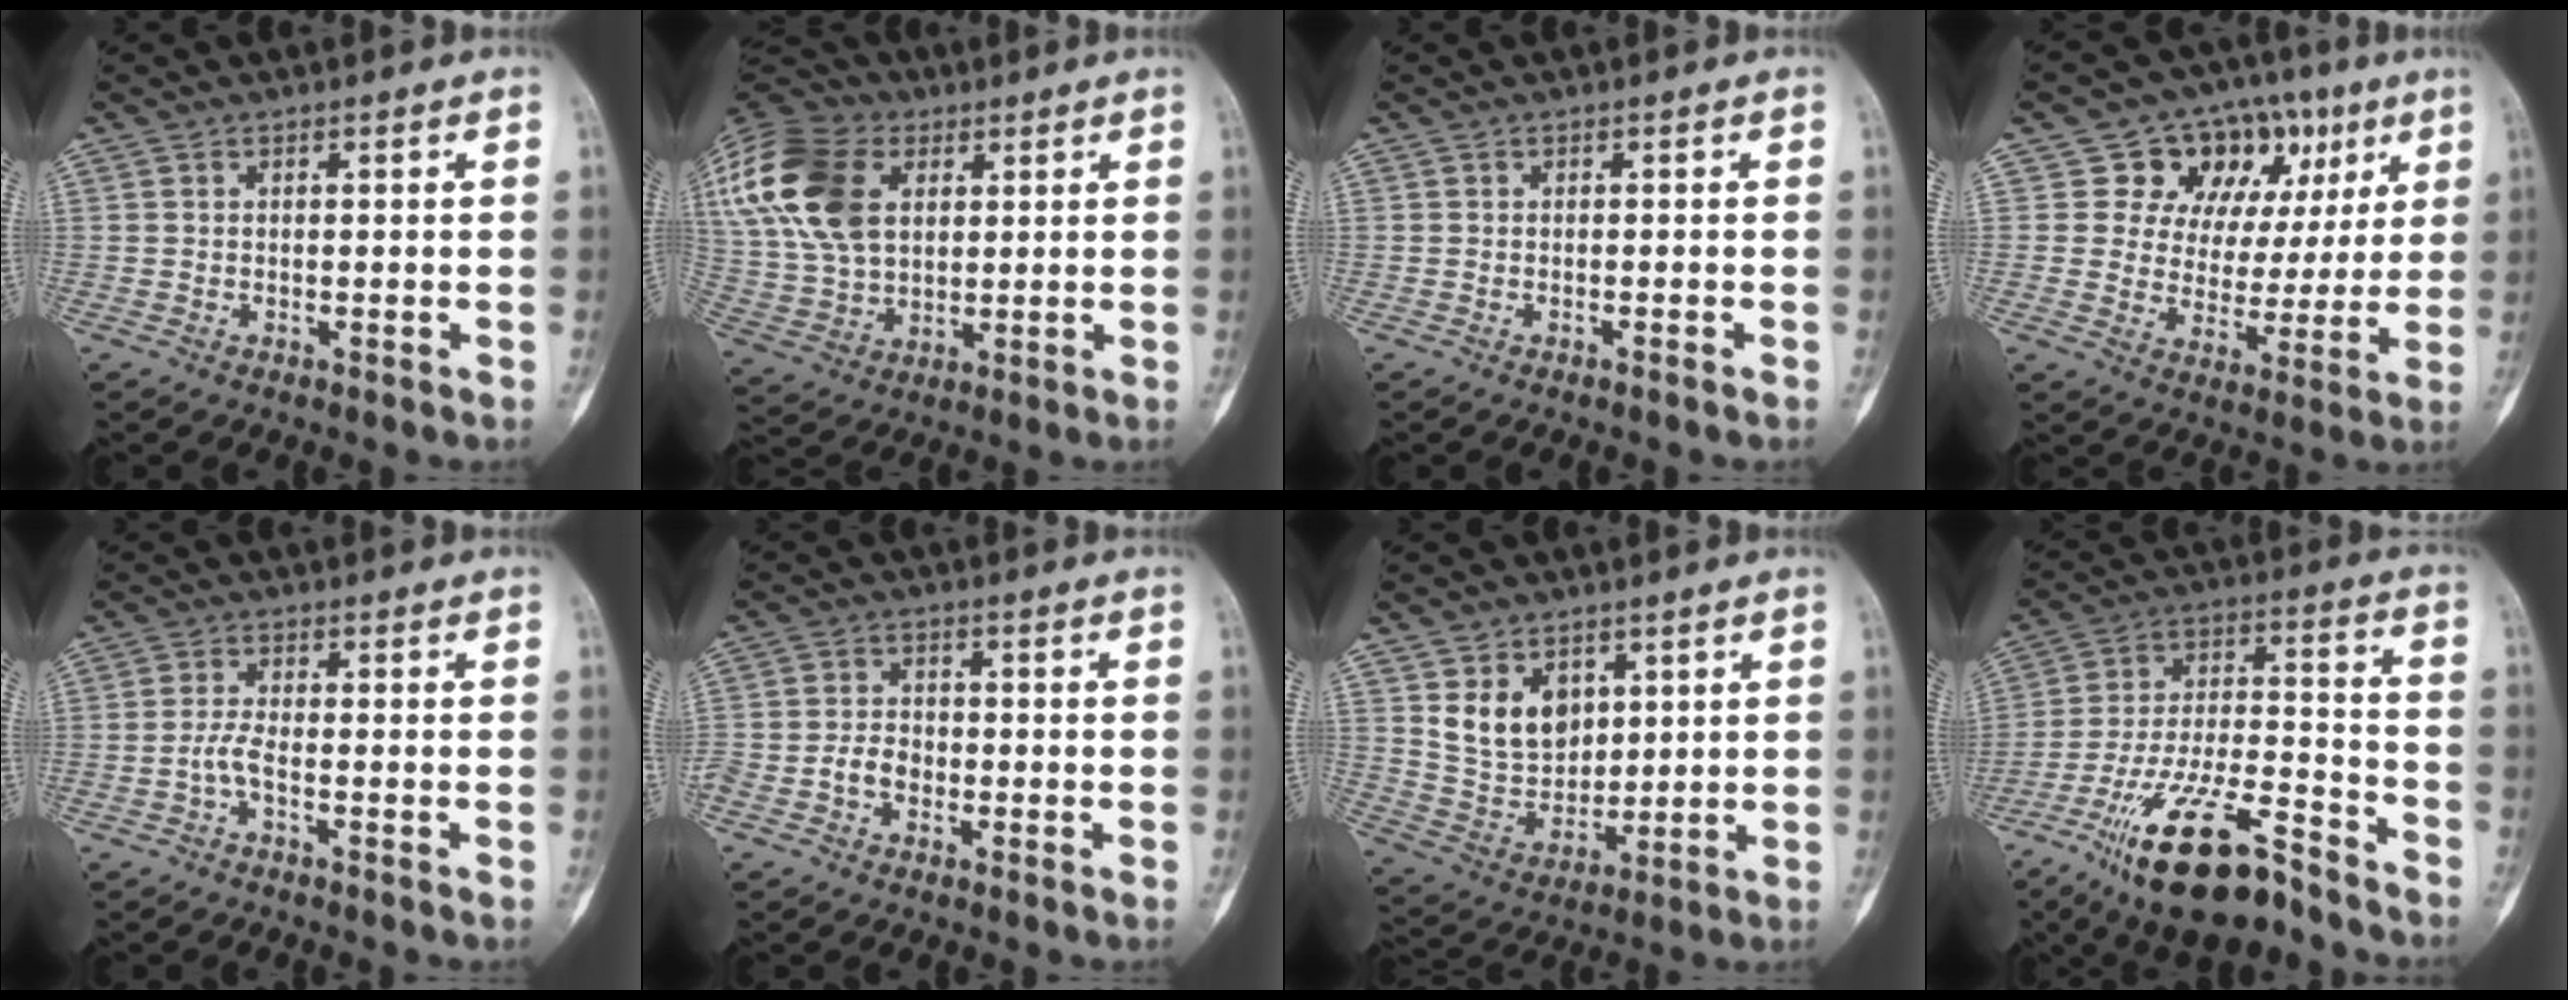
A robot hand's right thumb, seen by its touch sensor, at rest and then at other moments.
{"total": 24.4, "force": [7.9, 16.7, 15.9], "torque": [-0.350, 0.027, 0.151]}
{"total": 0.5, "force": [-0.4, -0.1, 0.3], "torque": [-0.009, 0.000, -0.007]}
{"total": 15.7, "force": [6.3, 11.7, 8.3], "torque": [-0.060, 0.004, 0.098]}
{"total": 2.4, "force": [-1.2, 0.3, 2.0], "torque": [-0.046, 0.010, -0.028]}
{"total": 4.3, "force": [-1.8, 3.1, 2.4], "torque": [-0.037, 0.021, -0.037]}
{"total": 10.5, "force": [3.9, 7.7, 5.9], "torque": [-0.072, -0.029, 0.089]}
{"total": 20.0, "force": [-13.6, 6.2, 13.3], "torque": [-0.260, 0.070, -0.240]}